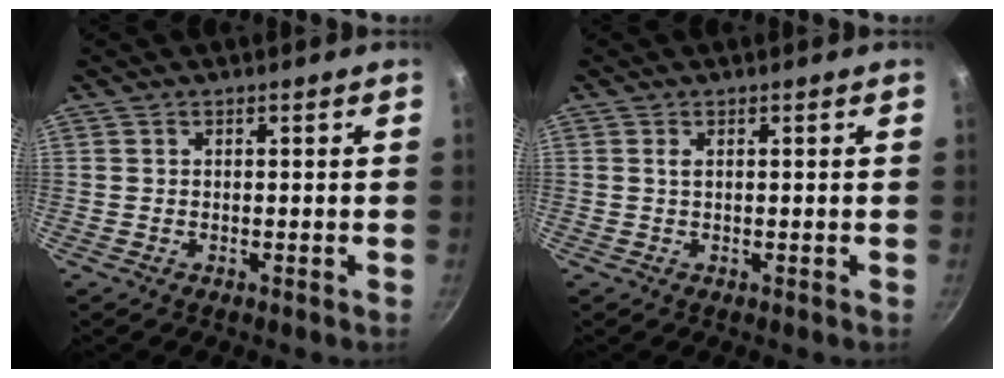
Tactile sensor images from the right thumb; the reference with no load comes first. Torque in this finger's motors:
{"motor_torque": [0.14, 0.08, 0.36, 0.04, 0.05]}